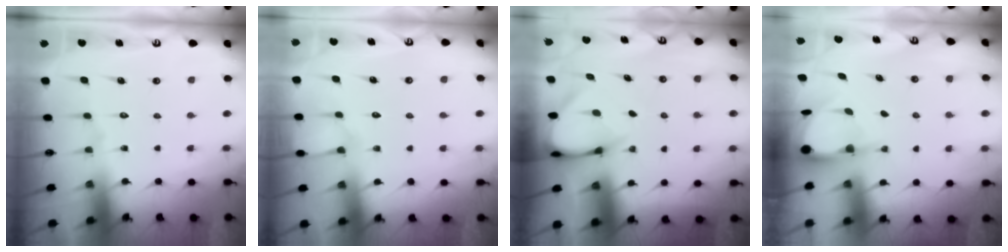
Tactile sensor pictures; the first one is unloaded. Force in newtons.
{"total": 3.8, "press": 3.8, "slide": 0.5}
{"total": 3.3, "press": 3.3, "slide": 0.2}
{"total": 3.9, "press": 3.9, "slide": 0.3}